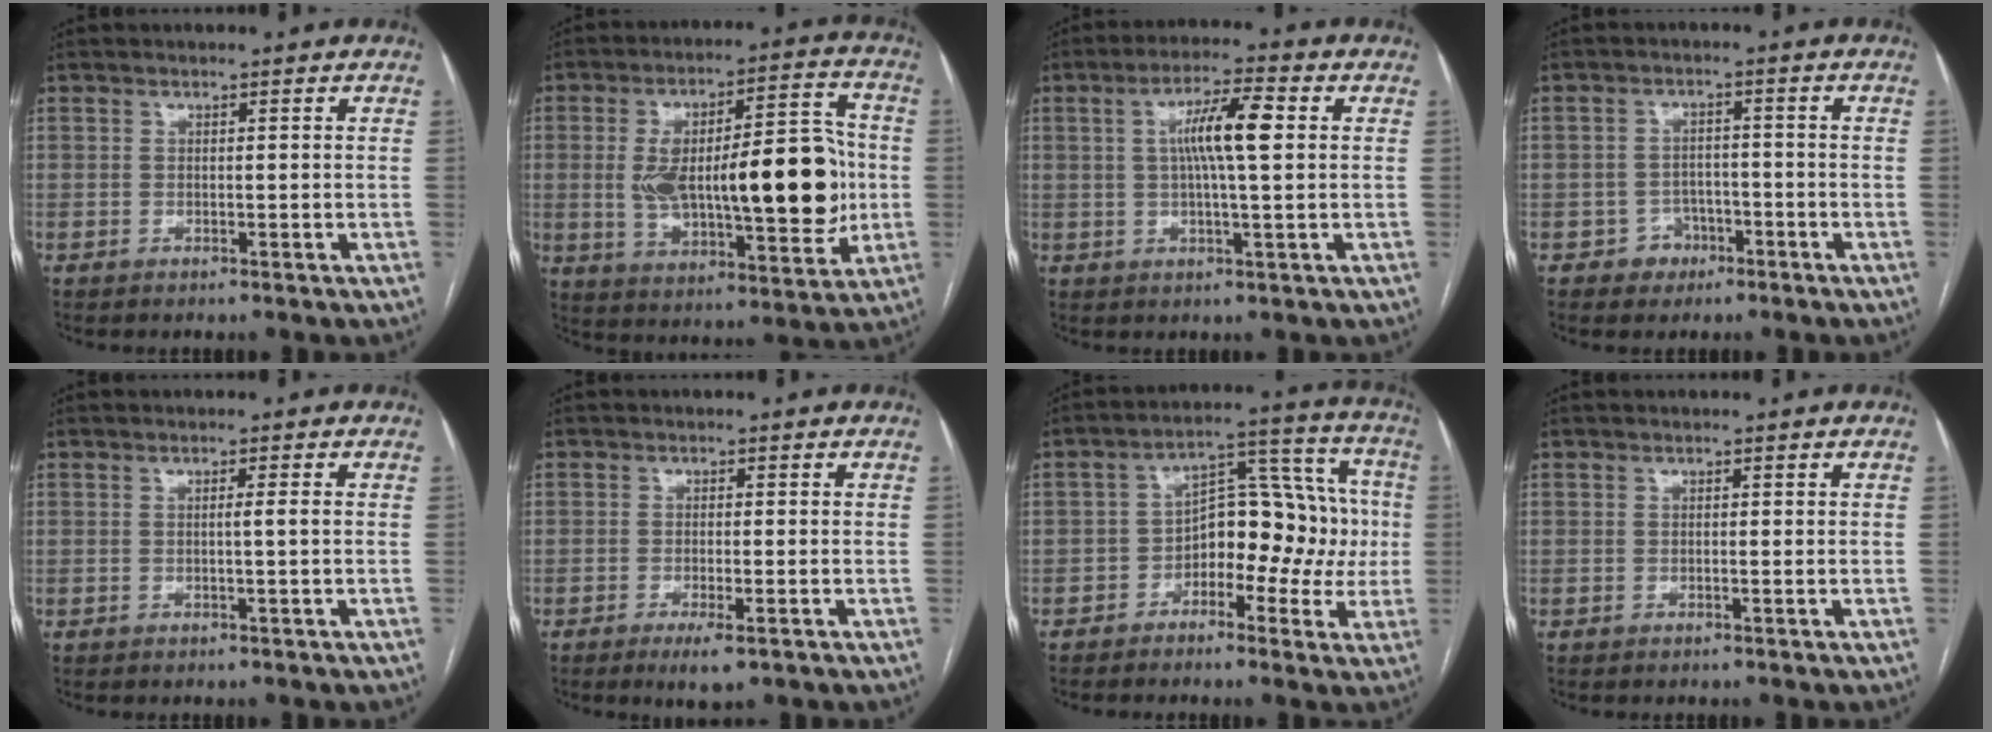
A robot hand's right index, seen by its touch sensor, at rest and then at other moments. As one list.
[{"total": 22.5, "force": [0.1, 7.4, 21.3], "torque": [-0.353, 0.018, 0.015]}, {"total": 8.2, "force": [1.4, 0.8, 8.1], "torque": [-0.149, 0.011, 0.022]}, {"total": 3.7, "force": [-1.9, 3.2, 0.4], "torque": [0.004, 0.015, -0.026]}, {"total": 1.1, "force": [0.0, -0.4, 1.1], "torque": [-0.016, 0.001, -0.002]}, {"total": 3.8, "force": [-2.1, 0.7, 3.1], "torque": [-0.052, -0.008, -0.031]}, {"total": 11.3, "force": [-2.3, 6.6, 8.8], "torque": [-0.111, 0.050, -0.036]}, {"total": 0.0}]